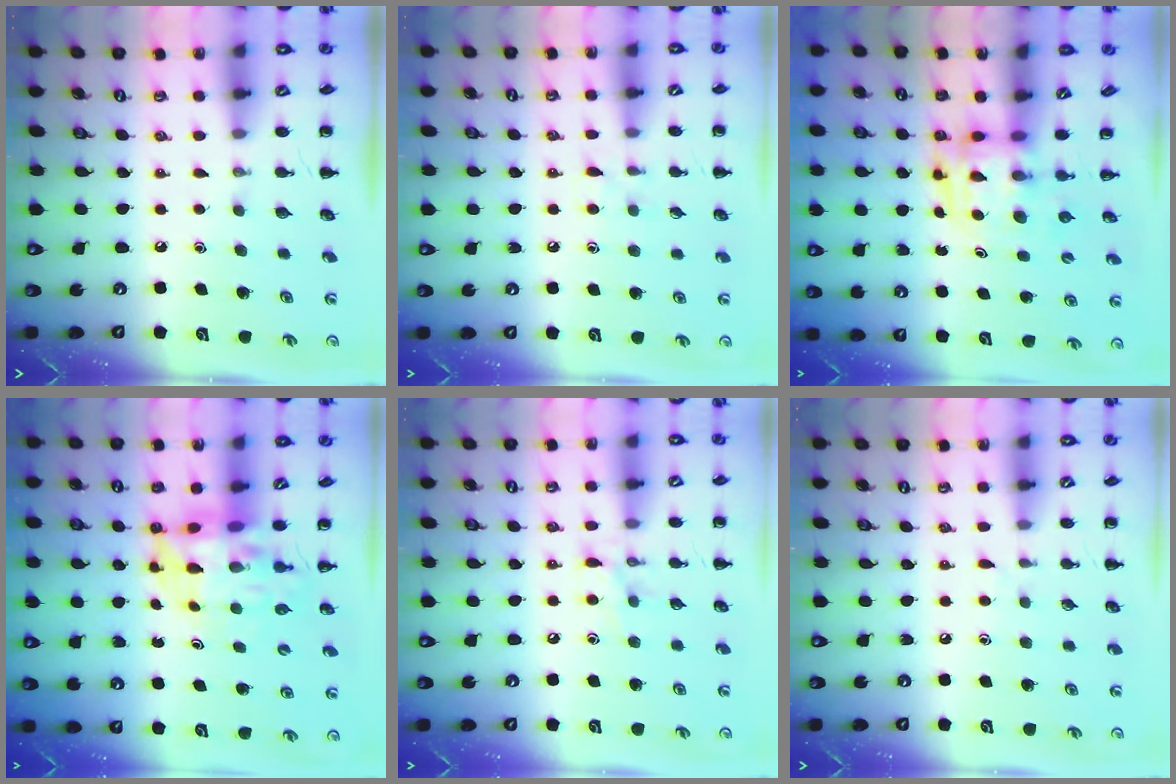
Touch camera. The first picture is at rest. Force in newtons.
{"total": 4.8, "press": 4.4, "slide": 2.0}
{"total": 3.9, "press": 3.9, "slide": 0.7}
{"total": 7.4, "press": 7.0, "slide": 2.4}
{"total": 7.5, "press": 7.4, "slide": 1.4}
{"total": 3.0, "press": 2.6, "slide": 1.5}